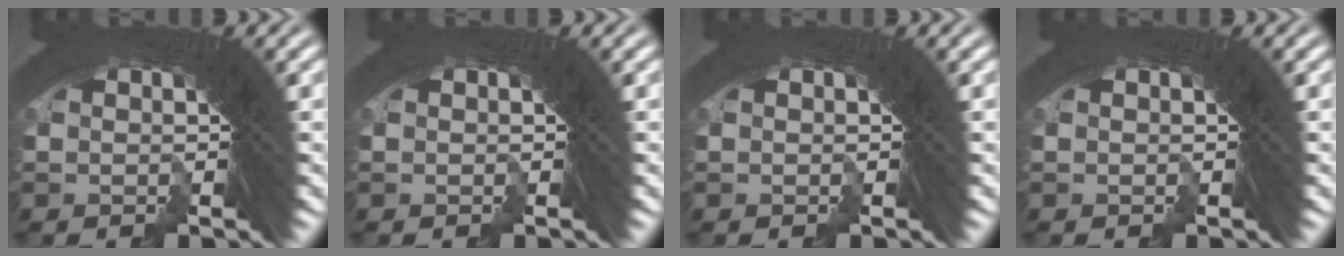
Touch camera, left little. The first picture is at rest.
{"total": 0.0}
{"total": 0.0}
{"total": 0.0}